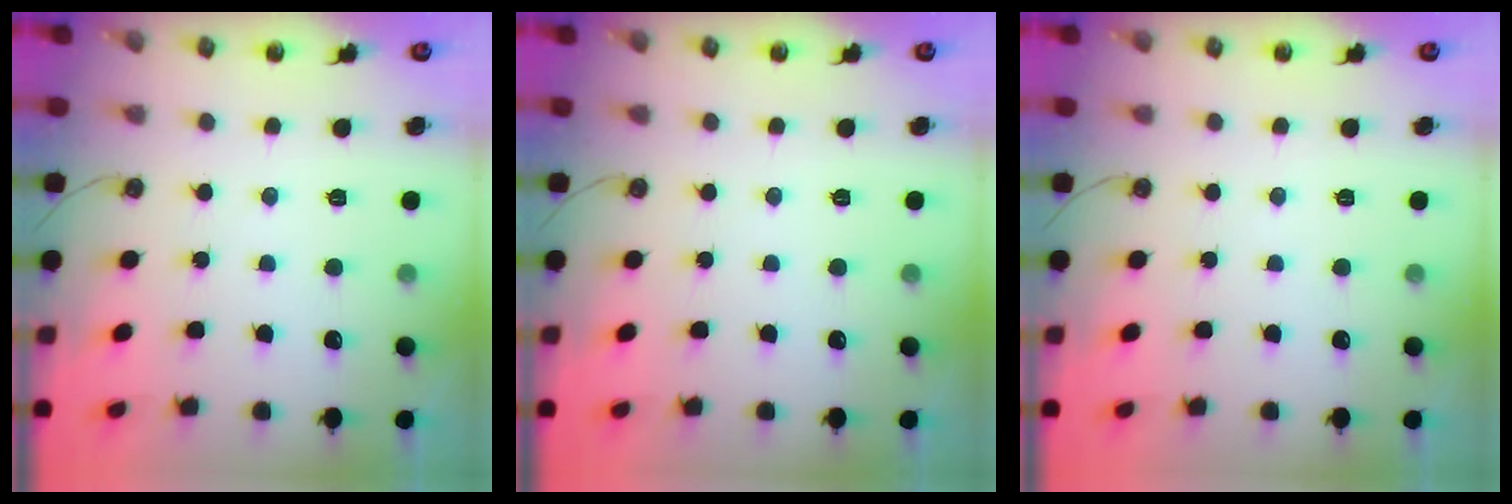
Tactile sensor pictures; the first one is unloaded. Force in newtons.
{"total": 0.0}
{"total": 0.0}